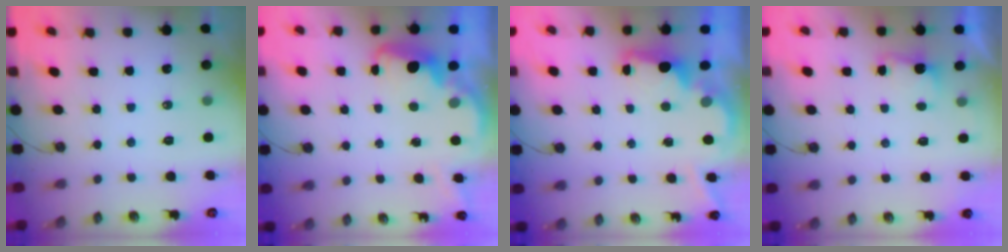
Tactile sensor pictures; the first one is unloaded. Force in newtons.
{"total": 2.5, "press": 2.5, "slide": 0.4}
{"total": 2.9, "press": 2.8, "slide": 0.5}
{"total": 2.3, "press": 2.1, "slide": 0.9}